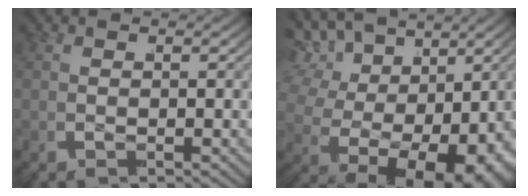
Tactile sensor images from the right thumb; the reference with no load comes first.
{"total": 15.0, "force": [-0.6, 10.7, 10.4], "torque": [-0.209, -0.032, -0.005]}